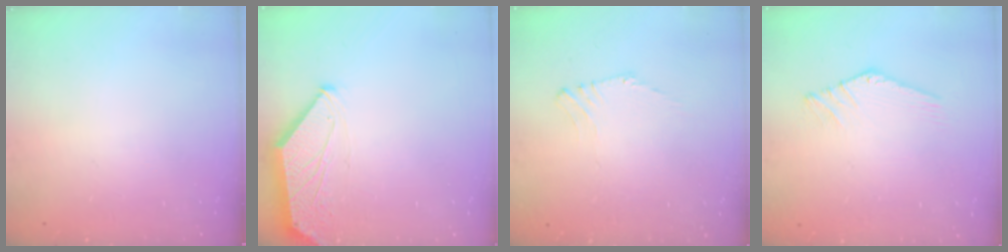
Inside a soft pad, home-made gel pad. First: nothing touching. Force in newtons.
{"total": 1.3, "press": 1.3, "slide": 0.3}
{"total": 1.2, "press": 1.0, "slide": 0.7}
{"total": 0.5, "press": 0.4, "slide": 0.3}